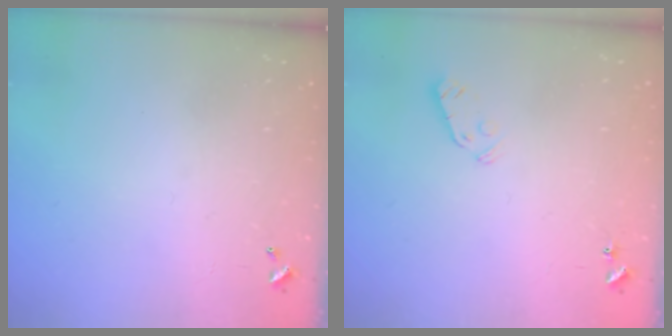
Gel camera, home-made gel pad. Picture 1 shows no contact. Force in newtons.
{"total": 3.8, "press": 3.7, "slide": 0.8}